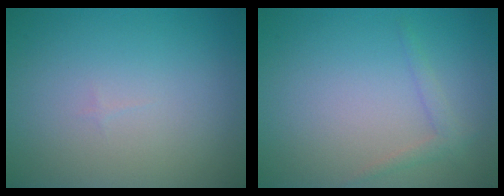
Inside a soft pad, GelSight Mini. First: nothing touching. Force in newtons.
{"total": 1.2, "press": 1.2, "slide": 0.1}